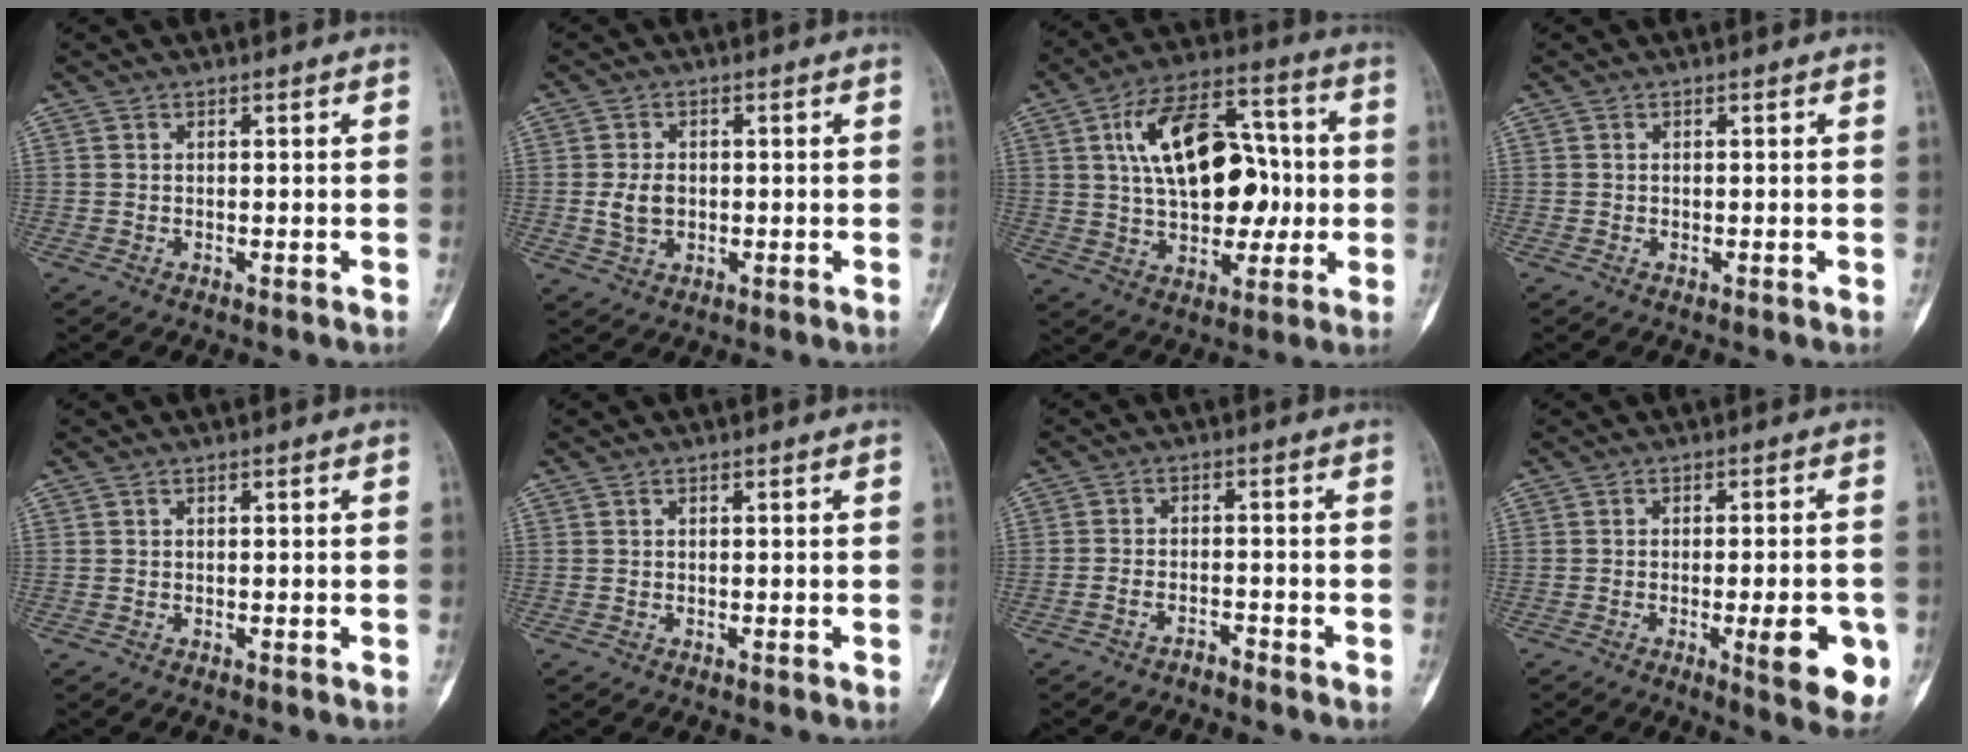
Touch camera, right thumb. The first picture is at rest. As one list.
[{"total": 3.2, "force": [0.0, 3.0, 1.2], "torque": [-0.028, 0.006, 0.003]}, {"total": 20.1, "force": [2.2, 12.1, 16.0], "torque": [-0.228, 0.028, 0.041]}, {"total": 0.0}, {"total": 0.0}, {"total": 0.0}, {"total": 2.0, "force": [-1.9, 0.5, 0.5], "torque": [-0.020, 0.020, -0.032]}, {"total": 10.2, "force": [-3.1, 2.8, 9.3], "torque": [-0.103, -0.004, -0.032]}]